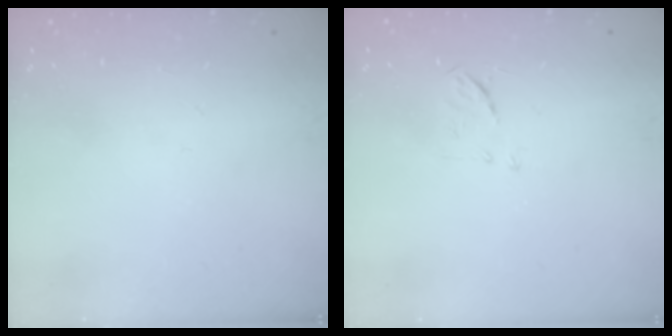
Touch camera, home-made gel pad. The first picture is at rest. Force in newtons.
{"total": 5.3, "press": 5.2, "slide": 0.8}